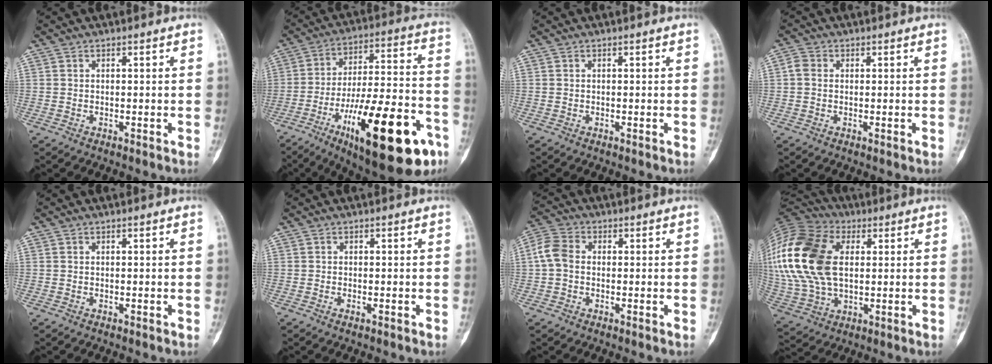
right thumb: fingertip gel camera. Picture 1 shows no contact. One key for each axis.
{"total": 28.3, "fx": -12.8, "fy": 9.1, "fz": 23.6, "tx": -0.339, "ty": 0.060, "tz": -0.188}
{"total": 0.0}
{"total": 2.3, "fx": 0.2, "fy": 1.8, "fz": 1.3, "tx": -0.025, "ty": 0.006, "tz": 0.001}
{"total": 0.0}
{"total": 0.6, "fx": -0.3, "fy": 0.1, "fz": 0.5, "tx": -0.010, "ty": 0.001, "tz": -0.006}
{"total": 5.8, "fx": 0.2, "fy": 4.4, "fz": 3.8, "tx": -0.082, "ty": 0.019, "tz": -0.004}
{"total": 26.4, "fx": 4.9, "fy": 16.6, "fz": 20.0, "tx": -0.464, "ty": 0.015, "tz": 0.092}